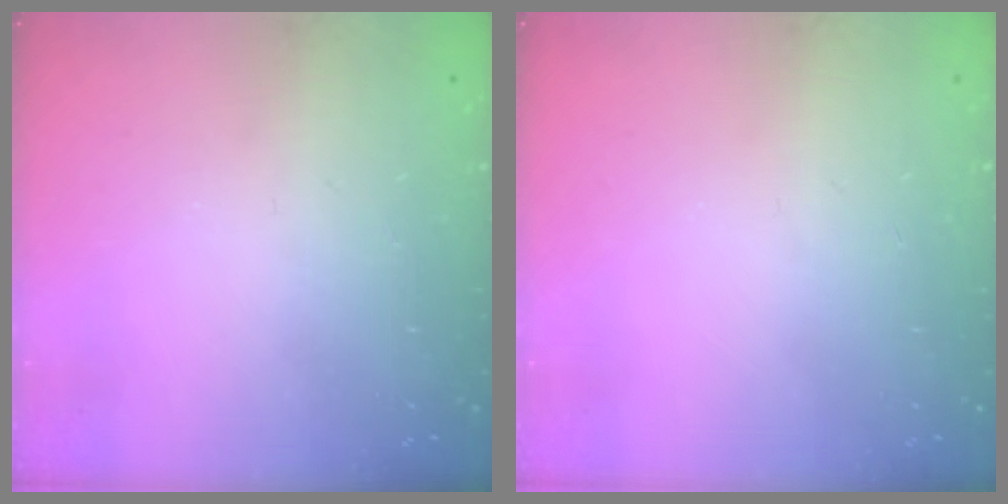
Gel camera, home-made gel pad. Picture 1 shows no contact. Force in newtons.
{"total": 0.0}